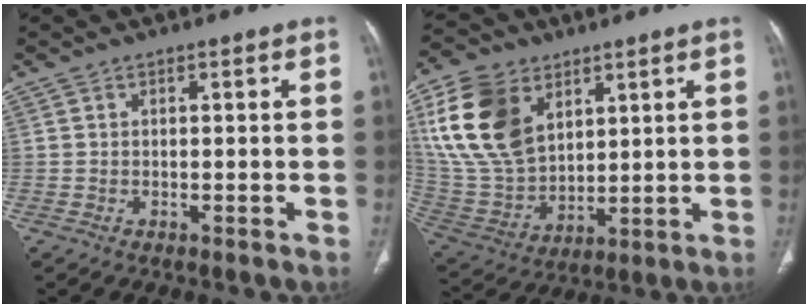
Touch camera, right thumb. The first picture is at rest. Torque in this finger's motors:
{"motor_torque": [-1.03, 2.53, 1.70, 1.07, 0.20]}